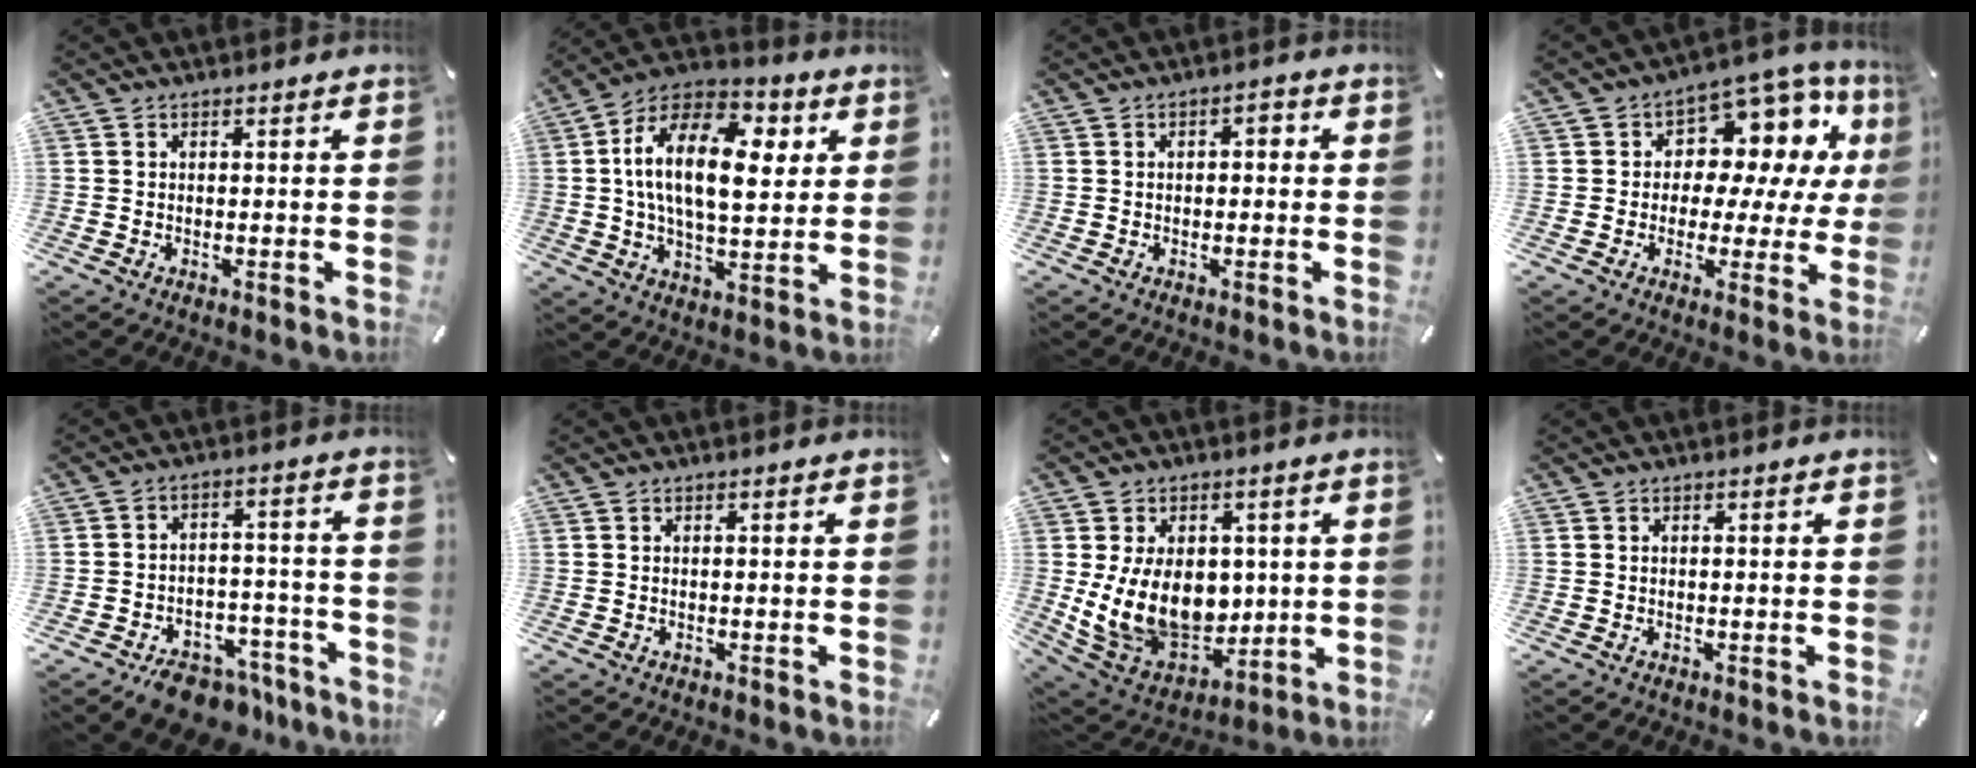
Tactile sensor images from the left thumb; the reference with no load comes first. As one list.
[{"total": 18.9, "force": [4.3, 10.4, 15.1], "torque": [-0.286, 0.001, 0.067]}, {"total": 2.2, "force": [-0.5, 1.4, 1.6], "torque": [-0.022, 0.008, -0.015]}, {"total": 9.8, "force": [3.8, 7.5, 5.0], "torque": [-0.071, -0.039, 0.073]}, {"total": 9.4, "force": [-7.2, 5.0, 3.3], "torque": [-0.026, 0.059, -0.117]}, {"total": 0.0}, {"total": 16.8, "force": [0.9, 12.9, 10.6], "torque": [-0.218, -0.023, 0.028]}, {"total": 0.0}]